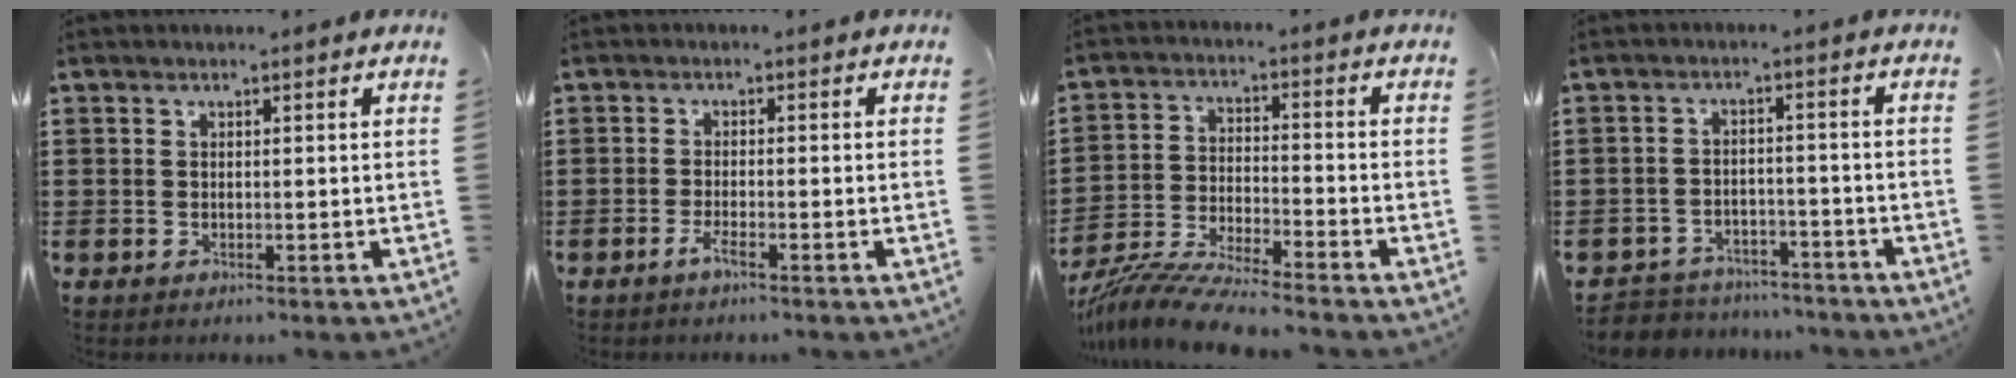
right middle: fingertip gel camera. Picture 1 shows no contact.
{"total": 1.9, "force": [-1.1, 0.2, 1.5], "torque": [-0.033, -0.002, -0.023]}
{"total": 8.1, "force": [-7.7, 0.0, 2.6], "torque": [-0.056, -0.002, -0.153]}
{"total": 3.9, "force": [-3.8, 0.9, -0.2], "torque": [-0.004, 0.002, -0.083]}